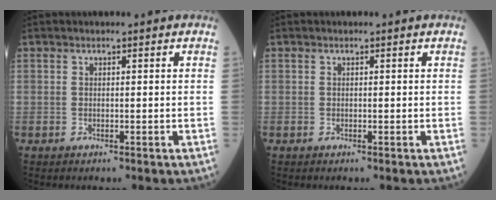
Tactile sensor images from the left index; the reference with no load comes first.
{"total": 0.0}